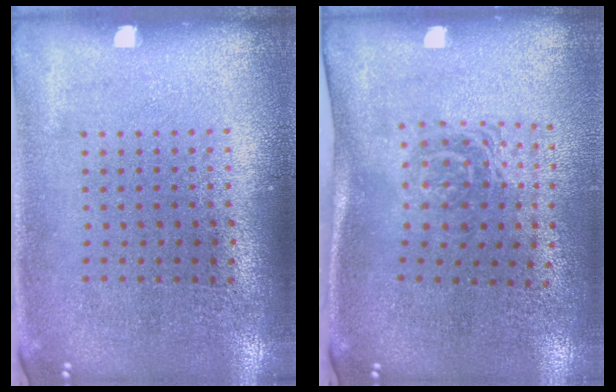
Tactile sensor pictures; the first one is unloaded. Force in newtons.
{"total": 1.6, "press": 1.2, "slide": 1.2}